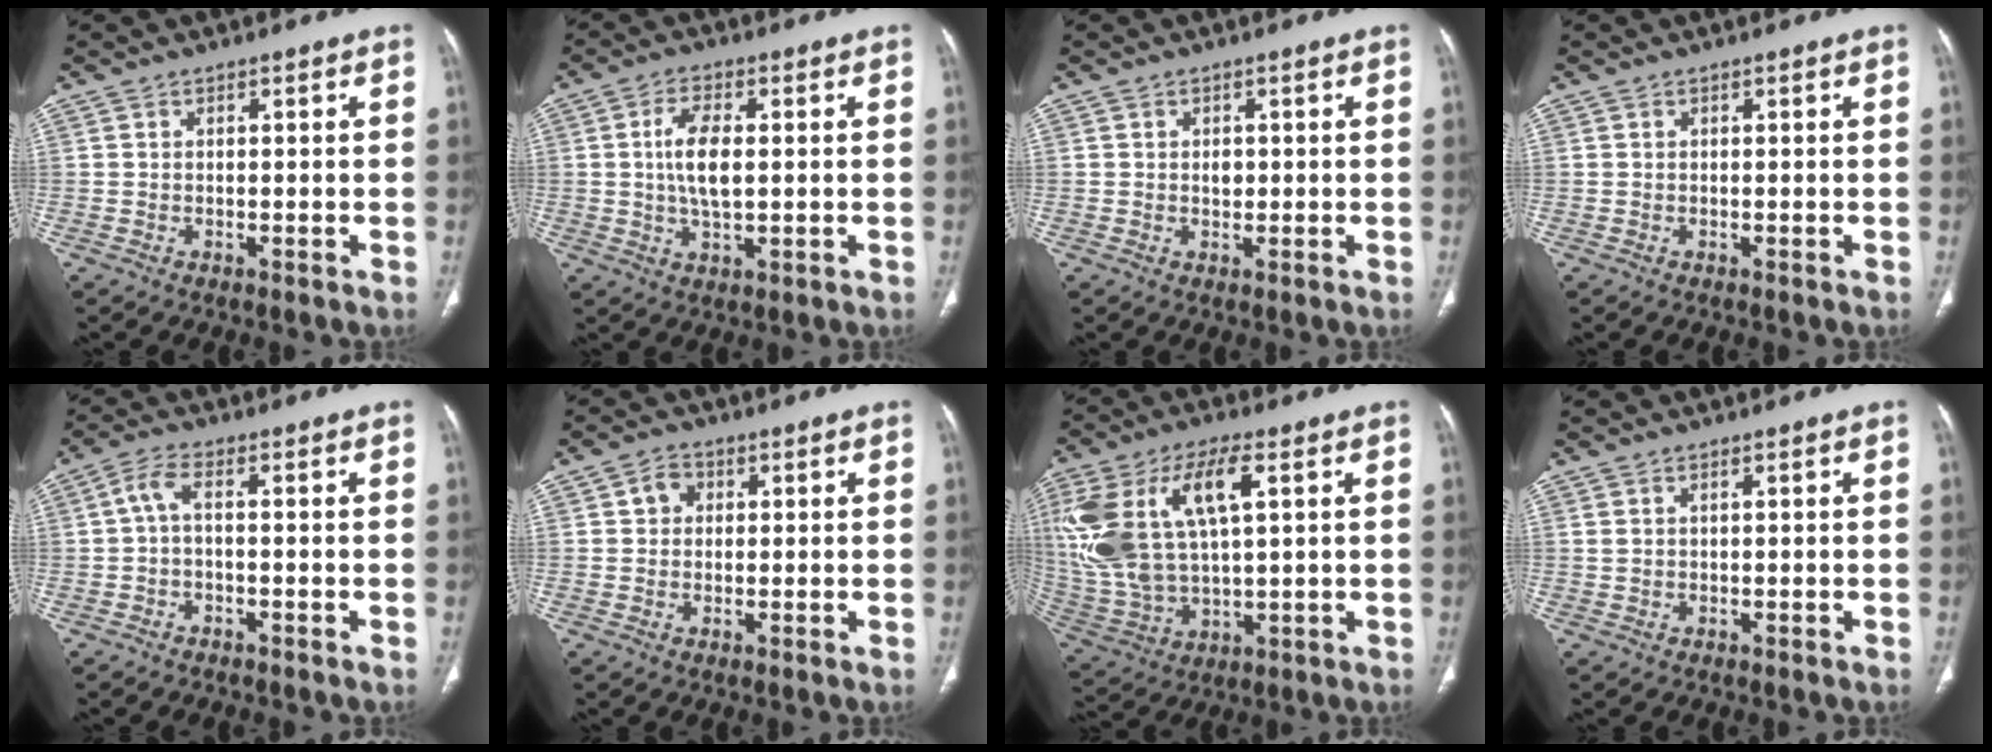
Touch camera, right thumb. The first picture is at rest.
{"total": 7.3, "force": [0.6, 3.3, 6.5], "torque": [-0.125, -0.001, 0.009]}
{"total": 1.5, "force": [0.1, 1.2, 1.0], "torque": [-0.008, 0.002, 0.003]}
{"total": 0.0}
{"total": 3.3, "force": [-0.4, 1.2, 3.0], "torque": [-0.068, 0.014, -0.011]}
{"total": 3.2, "force": [0.8, 2.8, 1.4], "torque": [-0.009, 0.004, 0.012]}
{"total": 21.0, "force": [5.7, 9.7, 17.7], "torque": [-0.383, 0.005, 0.113]}
{"total": 0.7, "force": [0.3, 0.2, 0.6], "torque": [-0.020, 0.009, 0.012]}